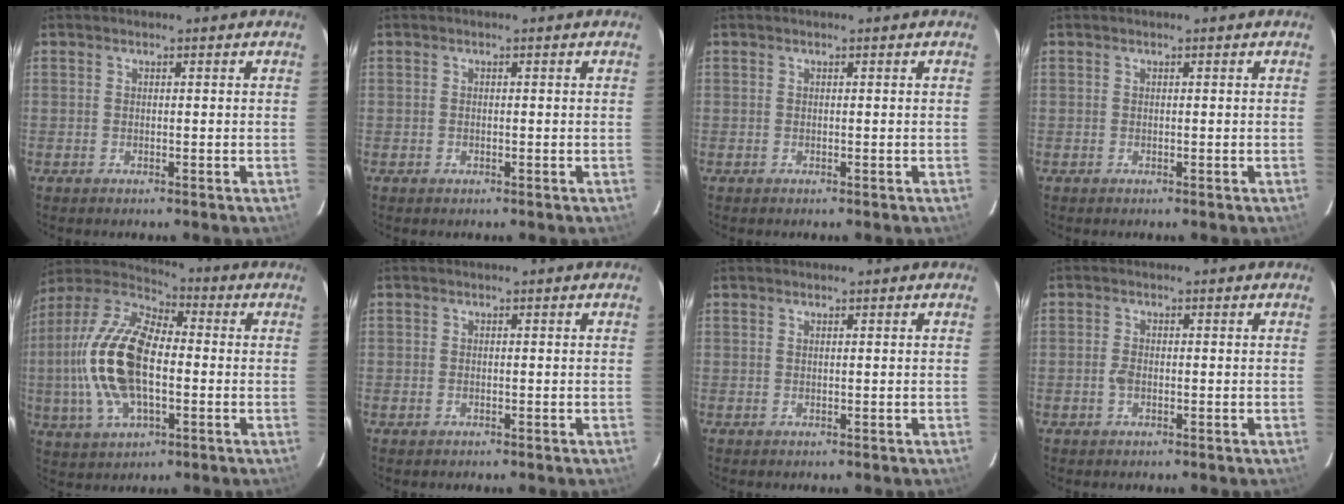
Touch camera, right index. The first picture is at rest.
{"total": 0.5, "force": [-0.1, 0.5, 0.2], "torque": [-0.002, 0.000, -0.002]}
{"total": 0.0}
{"total": 0.0}
{"total": 19.4, "force": [-1.5, 9.5, 16.8], "torque": [-0.357, 0.009, -0.032]}
{"total": 1.0, "force": [-0.5, 0.7, 0.3], "torque": [-0.007, -0.001, -0.008]}
{"total": 0.0}
{"total": 1.8, "force": [-0.5, 1.1, 1.3], "torque": [-0.029, 0.002, -0.010]}